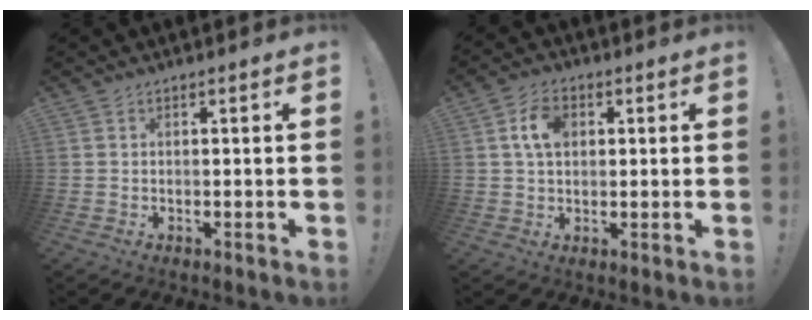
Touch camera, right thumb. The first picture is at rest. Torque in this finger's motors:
{"motor_torque": [0.55, 1.44, 0.24, -0.23, -0.02]}